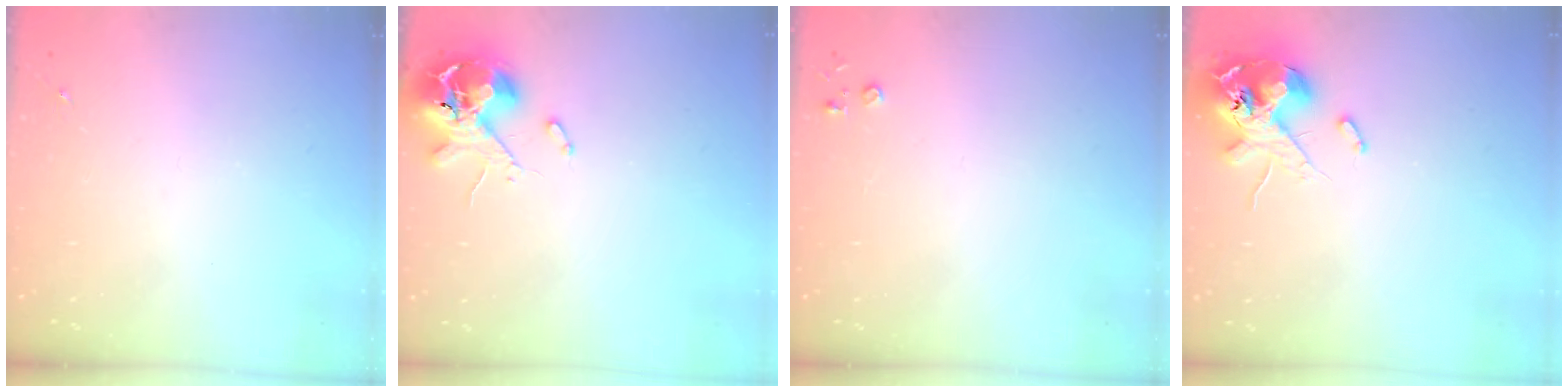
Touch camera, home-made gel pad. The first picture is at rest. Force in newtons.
{"total": 10.7, "press": 10.6, "slide": 1.4}
{"total": 2.8, "press": 2.8, "slide": 0.3}
{"total": 12.7, "press": 12.5, "slide": 2.2}